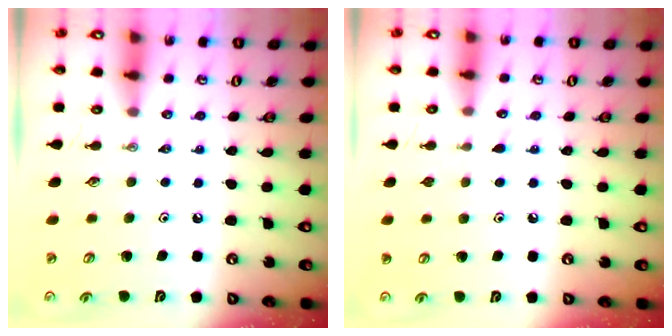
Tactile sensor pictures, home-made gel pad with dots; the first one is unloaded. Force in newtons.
{"total": 3.5, "press": 3.4, "slide": 0.4}